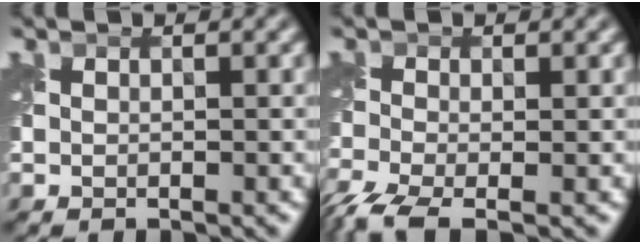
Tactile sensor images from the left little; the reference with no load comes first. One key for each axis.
{"total": 5.2, "fx": -3.4, "fy": 1.8, "fz": 3.5, "tx": -0.084, "ty": -0.021, "tz": -0.076}